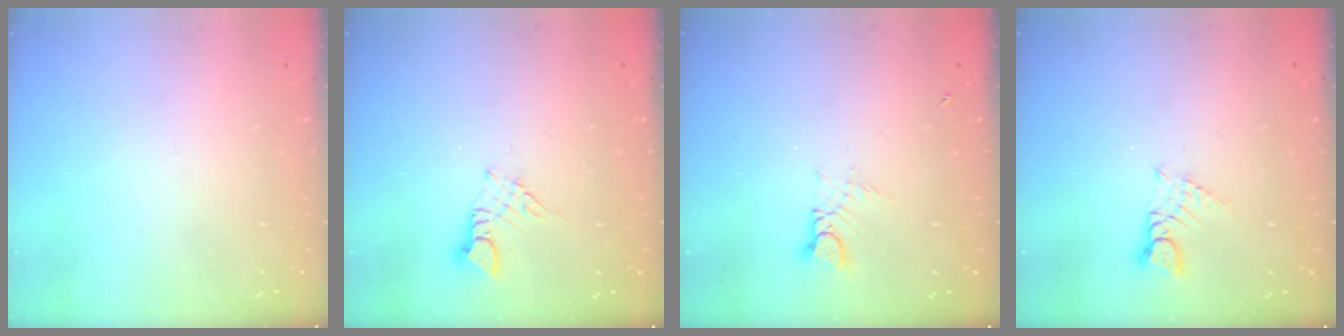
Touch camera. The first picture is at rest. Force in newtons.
{"total": 2.5, "press": 2.5, "slide": 0.3}
{"total": 3.2, "press": 3.2, "slide": 0.2}
{"total": 3.1, "press": 3.1, "slide": 0.2}